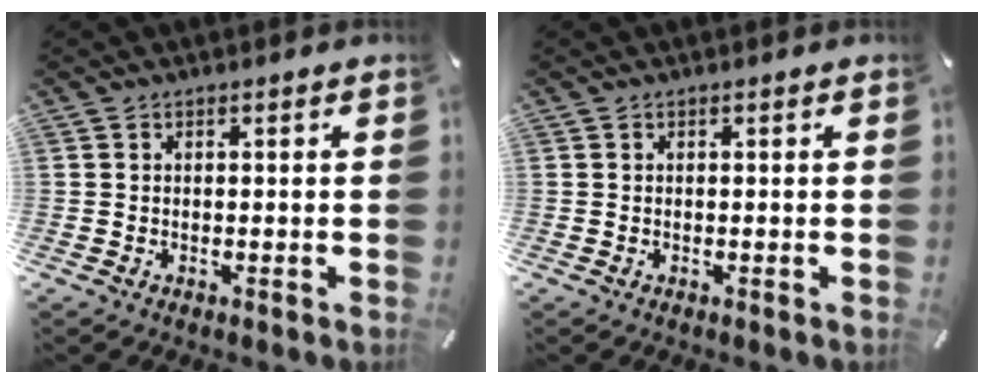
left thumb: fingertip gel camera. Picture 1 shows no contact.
{"total": 0.0}